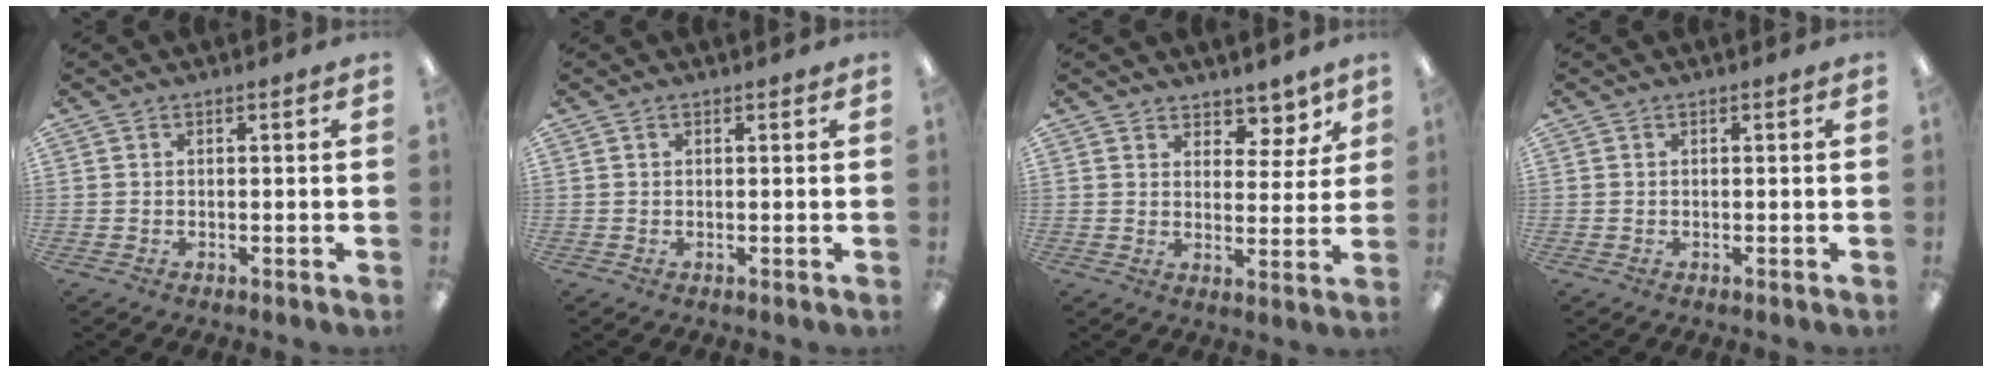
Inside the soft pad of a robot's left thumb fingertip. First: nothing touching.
{"total": 0.7, "force": [0.5, 0.3, 0.3], "torque": [-0.006, 0.002, 0.009]}
{"total": 6.1, "force": [5.1, 3.1, 0.9], "torque": [-0.001, -0.042, 0.089]}
{"total": 0.0}